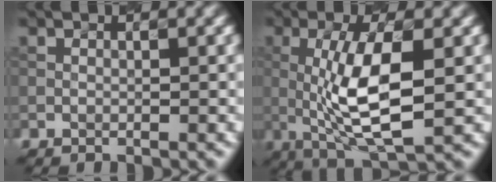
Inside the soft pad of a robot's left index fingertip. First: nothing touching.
{"total": 7.1, "force": [-0.3, 1.9, 6.9], "torque": [-0.129, 0.000, 0.007]}